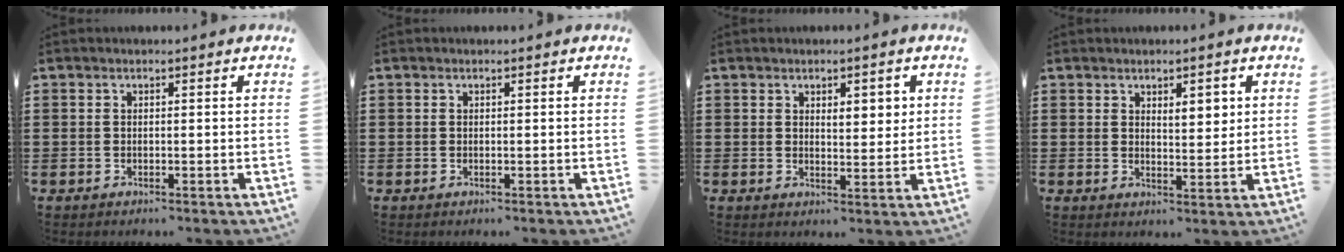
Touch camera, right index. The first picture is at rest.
{"total": 0.0}
{"total": 3.4, "force": [1.6, 1.6, 2.5], "torque": [-0.028, -0.002, 0.021]}
{"total": 3.5, "force": [1.9, 1.5, 2.5], "torque": [-0.037, 0.002, 0.028]}